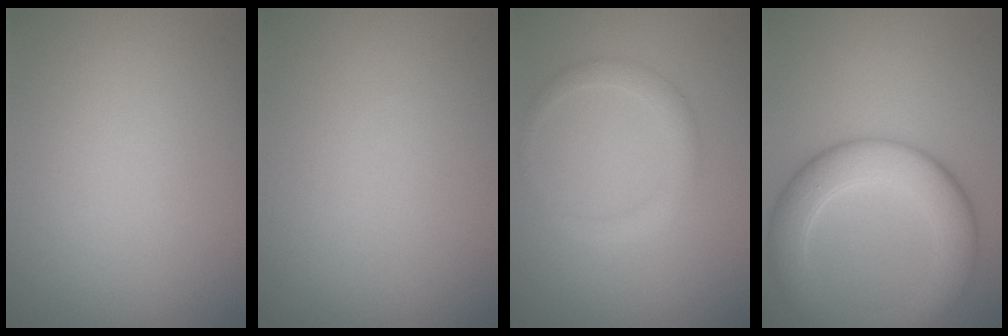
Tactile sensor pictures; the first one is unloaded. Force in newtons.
{"total": 0.0}
{"total": 1.9, "press": 1.9, "slide": 0.1}
{"total": 6.9, "press": 6.9, "slide": 0.4}